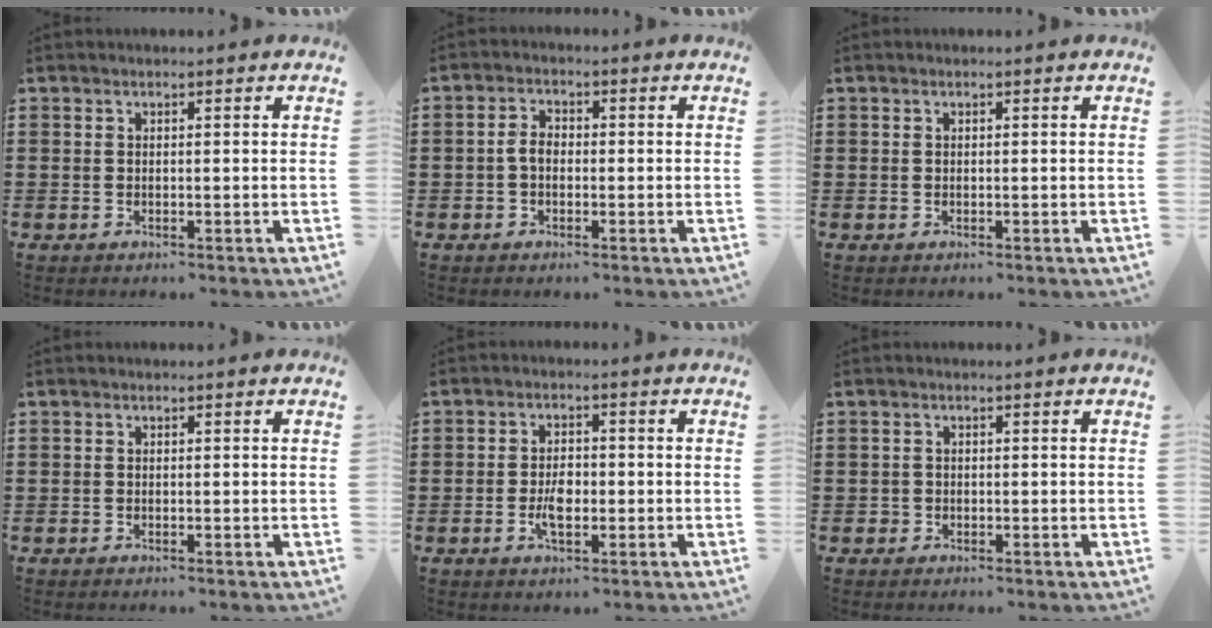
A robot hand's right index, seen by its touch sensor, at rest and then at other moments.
{"total": 2.8, "force": [-0.5, 1.7, 2.2], "torque": [-0.057, -0.002, -0.014]}
{"total": 0.0}
{"total": 0.0}
{"total": 4.0, "force": [-0.9, 2.0, 3.3], "torque": [-0.067, 0.001, -0.017]}
{"total": 0.8, "force": [-0.2, 0.8, 0.0], "torque": [-0.002, 0.007, -0.006]}